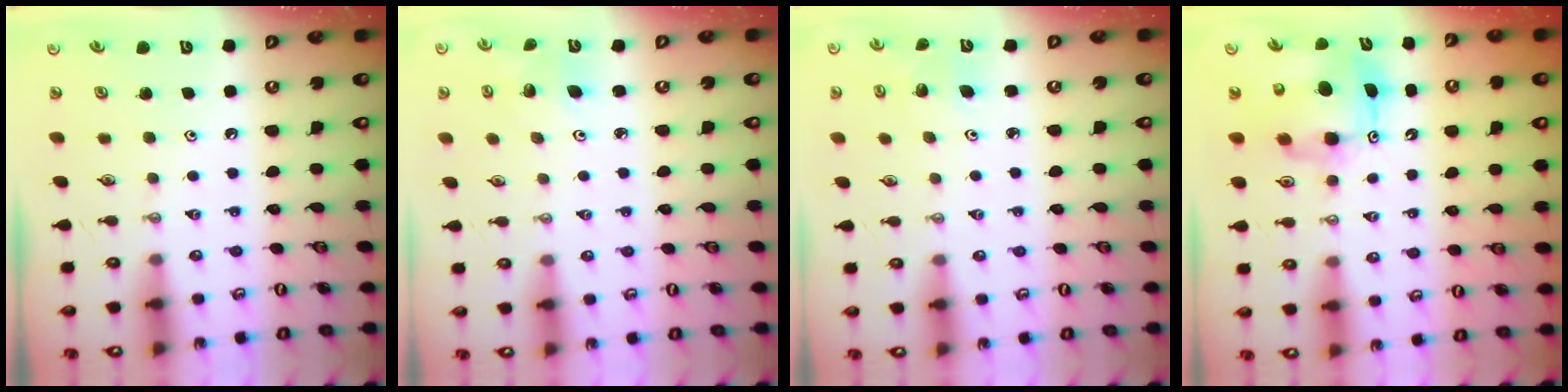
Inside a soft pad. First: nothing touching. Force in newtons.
{"total": 3.7, "press": 3.4, "slide": 1.5}
{"total": 2.8, "press": 2.5, "slide": 1.3}
{"total": 9.3, "press": 9.3, "slide": 0.7}